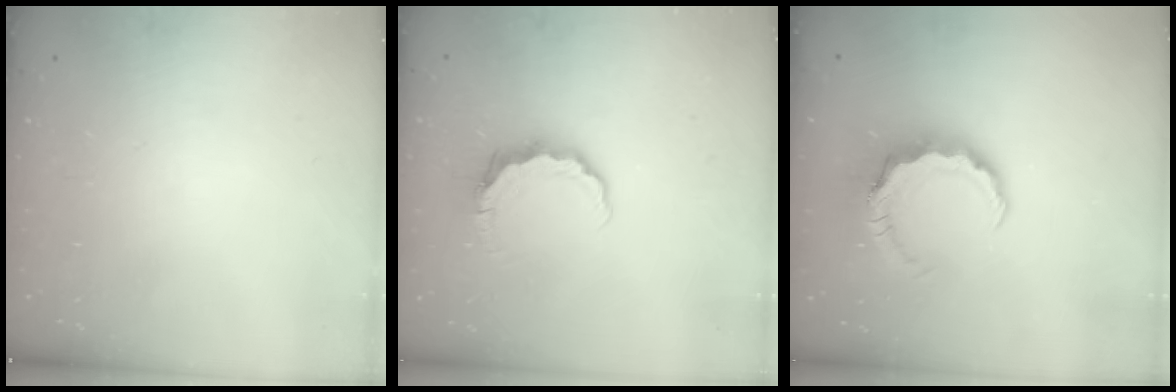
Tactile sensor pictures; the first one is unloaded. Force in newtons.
{"total": 7.4, "press": 7.4, "slide": 0.6}
{"total": 7.8, "press": 7.8, "slide": 0.6}